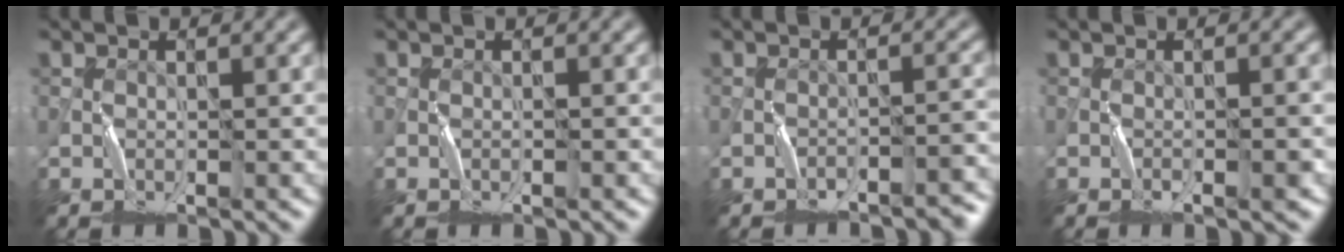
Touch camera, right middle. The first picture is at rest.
{"total": 0.0}
{"total": 2.8, "force": [-2.5, 0.4, 1.2], "torque": [-0.012, 0.014, -0.036]}
{"total": 2.2, "force": [-1.1, 0.3, 1.9], "torque": [-0.029, 0.006, -0.020]}